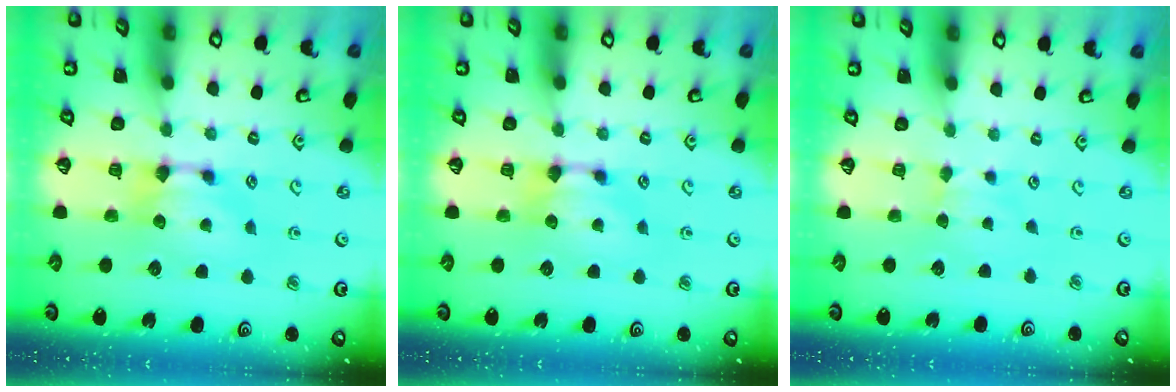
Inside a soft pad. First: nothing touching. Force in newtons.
{"total": 0.0}
{"total": 2.7, "press": 2.6, "slide": 0.4}